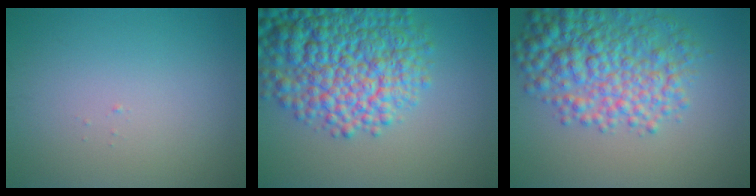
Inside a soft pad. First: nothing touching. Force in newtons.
{"total": 11.7, "press": 11.7, "slide": 0.5}
{"total": 7.7, "press": 7.7, "slide": 0.2}